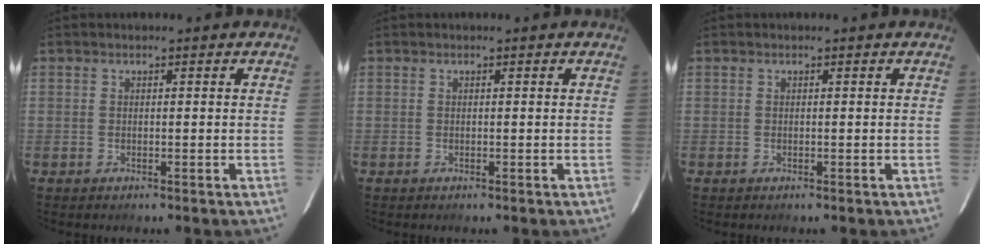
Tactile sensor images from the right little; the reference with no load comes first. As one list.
[{"total": 0.0}, {"total": 0.0}]